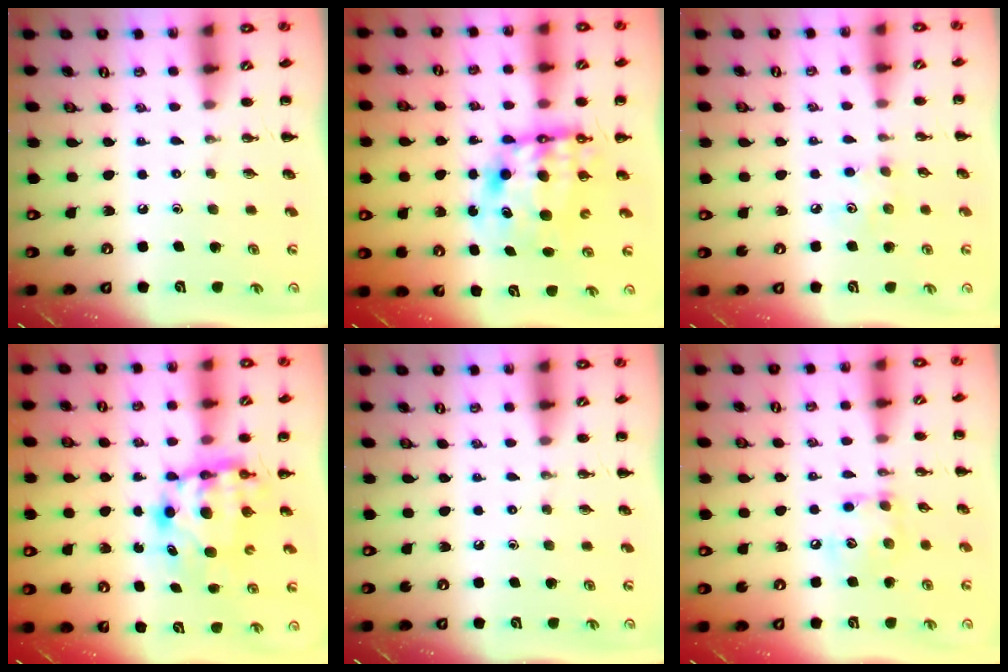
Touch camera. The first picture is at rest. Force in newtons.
{"total": 10.7, "press": 10.3, "slide": 3.0}
{"total": 4.8, "press": 4.7, "slide": 1.1}
{"total": 6.5, "press": 6.3, "slide": 1.8}
{"total": 0.0}
{"total": 9.4, "press": 9.4, "slide": 0.4}